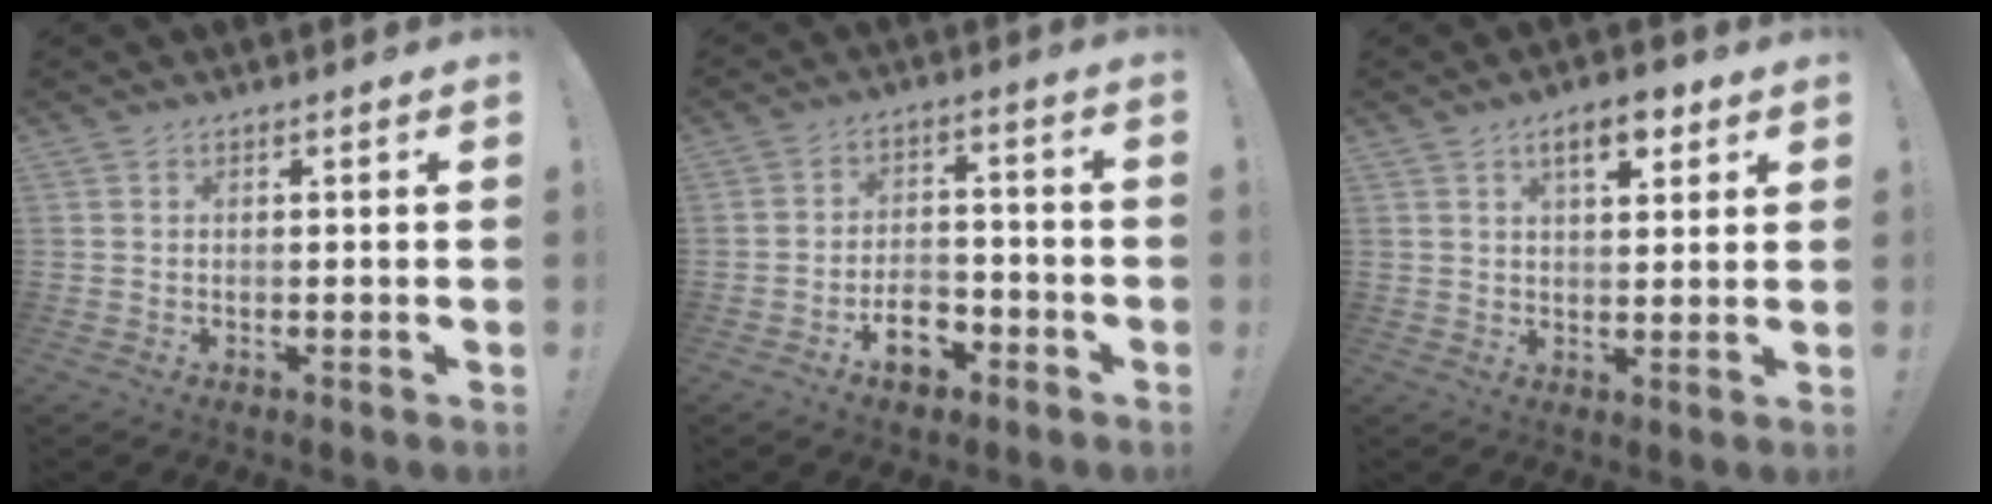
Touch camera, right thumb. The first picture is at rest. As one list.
[{"total": 8.5, "force": [-4.9, 5.2, 4.6], "torque": [-0.058, 0.041, -0.081]}, {"total": 7.3, "force": [3.9, 3.3, 5.2], "torque": [-0.075, -0.006, 0.066]}]